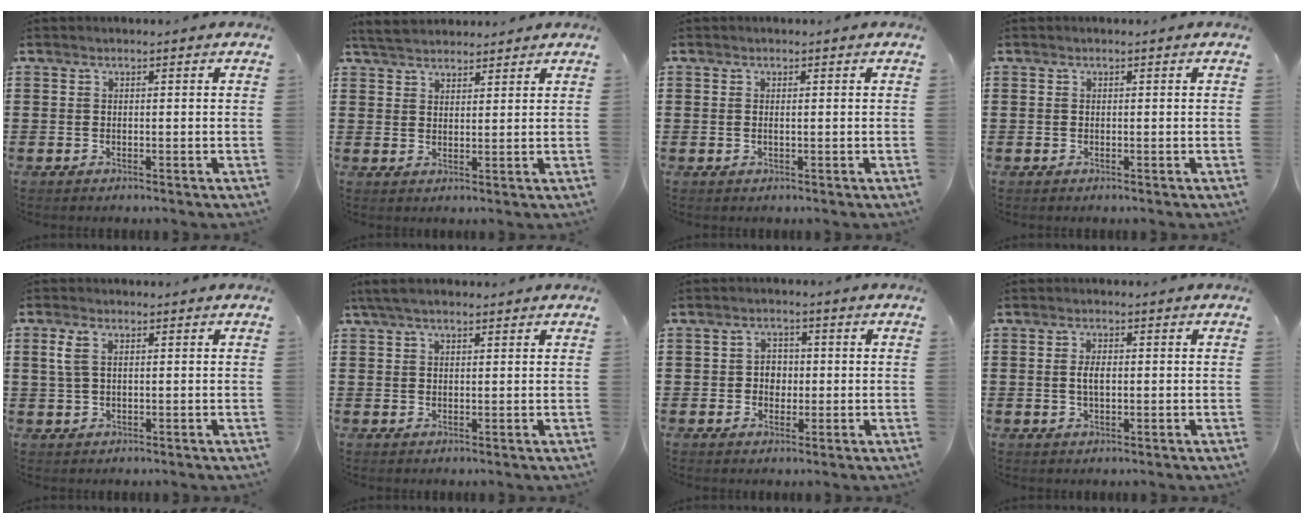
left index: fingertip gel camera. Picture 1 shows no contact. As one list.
[{"total": 3.7, "force": [3.4, 1.0, 0.7], "torque": [-0.024, -0.002, 0.065]}, {"total": 0.6, "force": [0.2, 0.0, 0.6], "torque": [-0.013, -0.003, 0.005]}, {"total": 0.0}, {"total": 3.4, "force": [0.9, 1.7, 2.7], "torque": [-0.074, 0.002, 0.012]}, {"total": 2.8, "force": [1.9, 1.1, 1.8], "torque": [-0.040, 0.008, 0.035]}, {"total": 2.7, "force": [-0.2, 2.3, 1.4], "torque": [-0.028, 0.004, -0.010]}, {"total": 2.6, "force": [0.0, 1.1, 2.3], "torque": [-0.055, 0.000, -0.004]}]